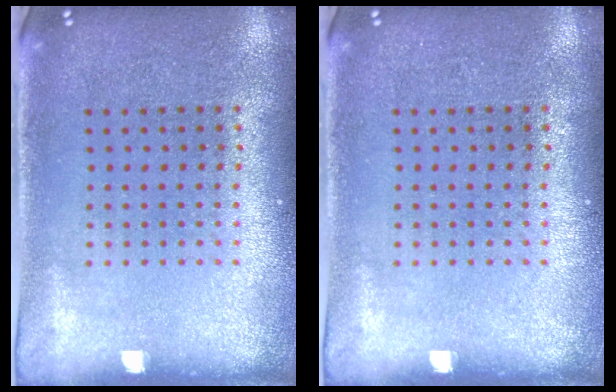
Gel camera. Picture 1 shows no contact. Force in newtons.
{"total": 0.0}